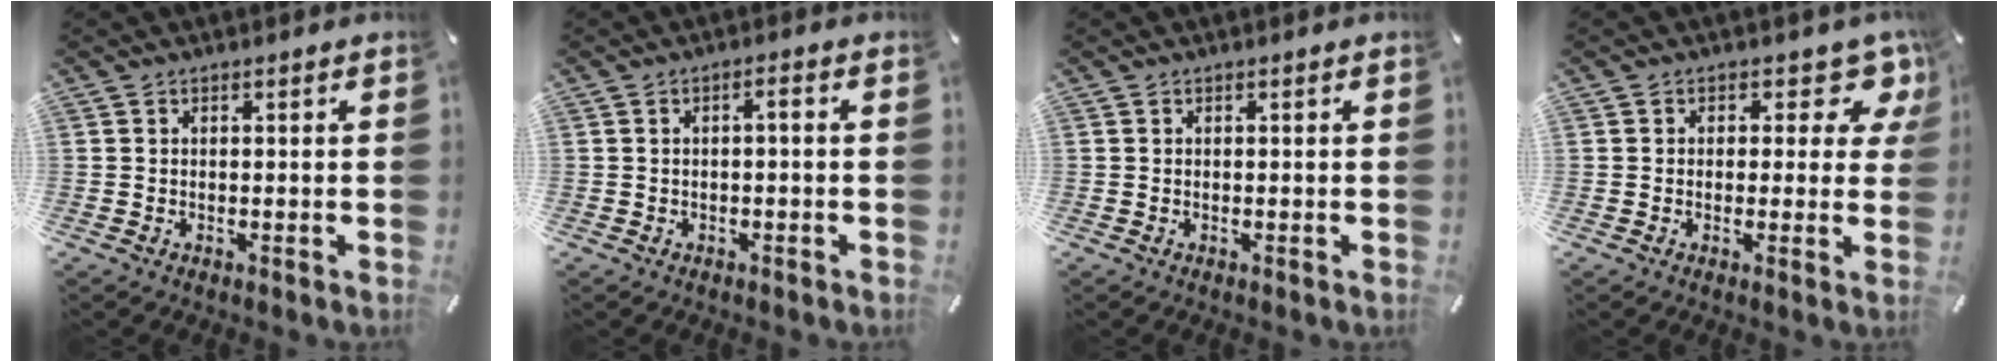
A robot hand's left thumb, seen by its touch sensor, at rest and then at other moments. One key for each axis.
{"total": 1.9, "fx": -0.8, "fy": 0.6, "fz": 1.6, "tx": -0.029, "ty": 0.005, "tz": -0.016}
{"total": 0.0}
{"total": 7.5, "fx": 3.5, "fy": 4.5, "fz": 4.9, "tx": -0.046, "ty": -0.022, "tz": 0.055}